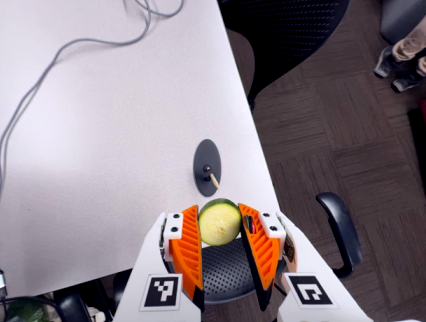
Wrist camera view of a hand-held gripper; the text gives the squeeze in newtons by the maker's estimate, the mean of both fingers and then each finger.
{"total": 9.1, "left": 9.8, "right": 8.5}